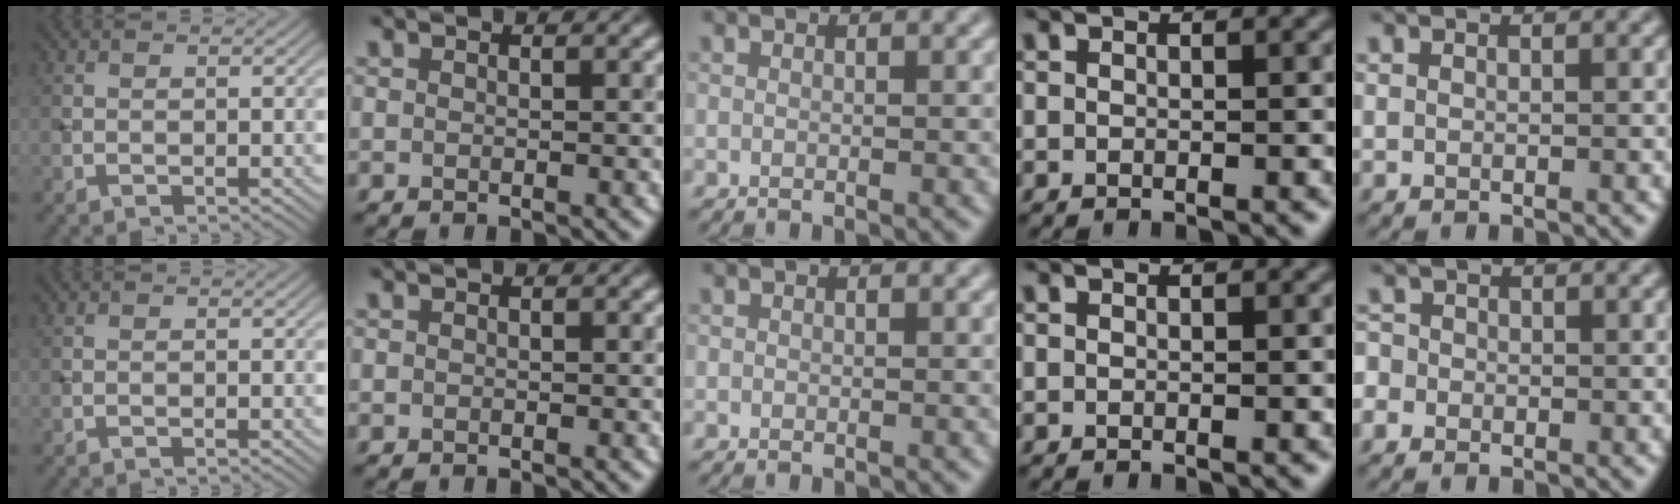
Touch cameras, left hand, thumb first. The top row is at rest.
{"little": {"total": 1.8, "force": [-0.5, 1.7, 0.5], "torque": [-0.006, 0.015, -0.023]}}